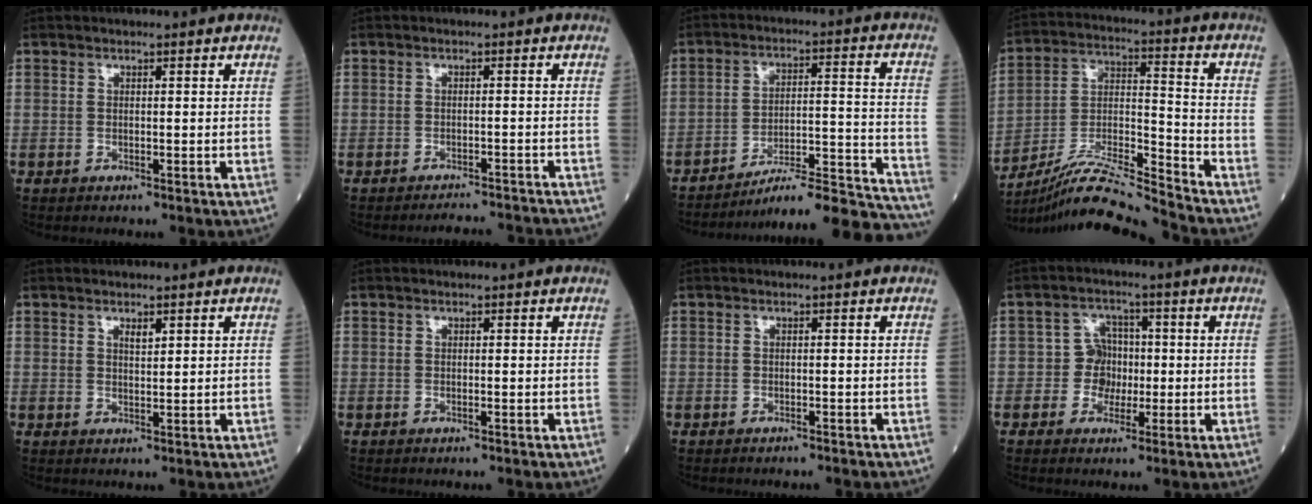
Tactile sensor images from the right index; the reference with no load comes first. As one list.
[{"total": 7.3, "force": [-7.2, 0.3, 1.3], "torque": [-0.009, -0.004, -0.084]}, {"total": 20.7, "force": [-19.7, 0.5, 6.5], "torque": [-0.047, 0.027, -0.278]}, {"total": 13.9, "force": [-13.1, -2.0, 4.0], "torque": [-0.076, 0.011, -0.244]}, {"total": 1.5, "force": [0.9, 0.4, 1.1], "torque": [-0.019, -0.002, 0.017]}, {"total": 0.0}, {"total": 1.7, "force": [-1.6, 0.1, 0.6], "torque": [-0.012, -0.002, -0.020]}, {"total": 4.4, "force": [-0.5, 4.1, 1.3], "torque": [-0.015, 0.015, -0.011]}]